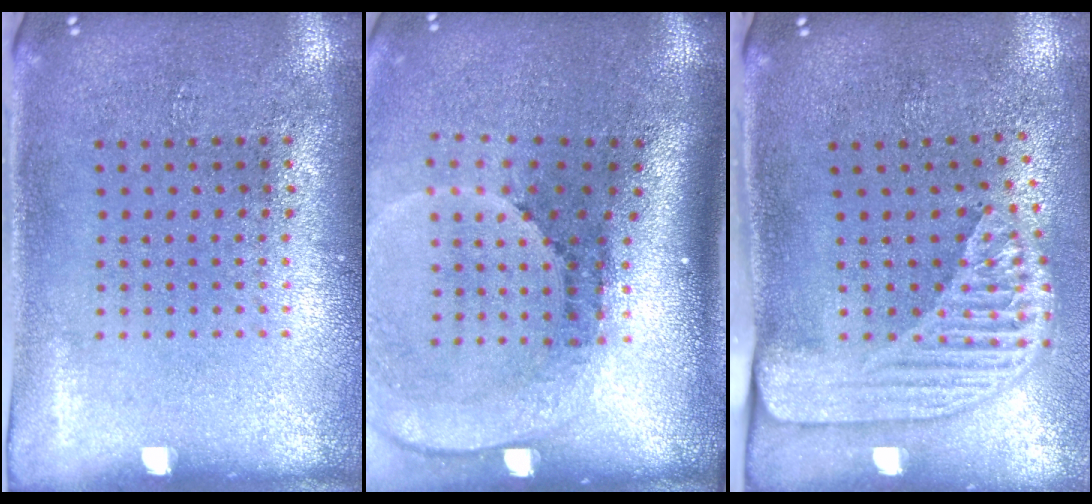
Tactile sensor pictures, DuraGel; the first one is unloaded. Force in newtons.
{"total": 2.6, "press": 1.7, "slide": 1.9}
{"total": 2.3, "press": 1.8, "slide": 1.5}